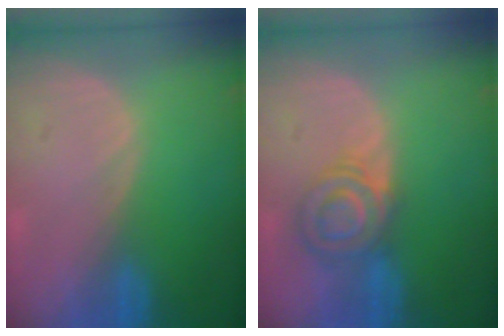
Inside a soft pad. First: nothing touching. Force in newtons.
{"total": 6.2, "press": 6.1, "slide": 1.2}